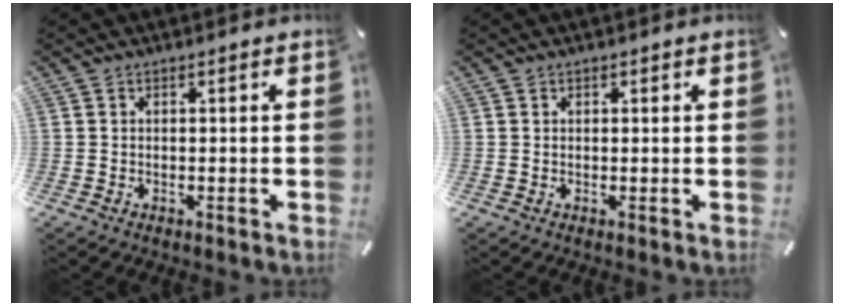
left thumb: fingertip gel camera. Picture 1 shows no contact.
{"total": 0.6, "force": [0.2, 0.5, 0.1], "torque": [0.000, 0.003, 0.004]}